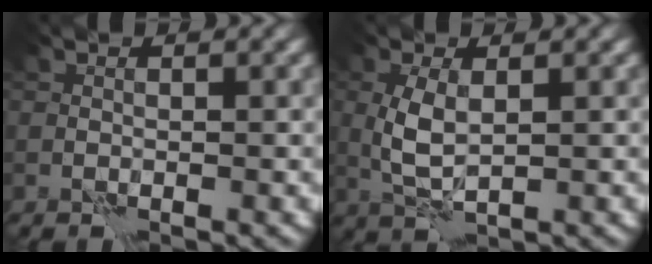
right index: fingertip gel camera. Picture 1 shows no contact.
{"total": 3.2, "force": [0.6, 1.3, 2.9], "torque": [-0.068, 0.001, 0.016]}